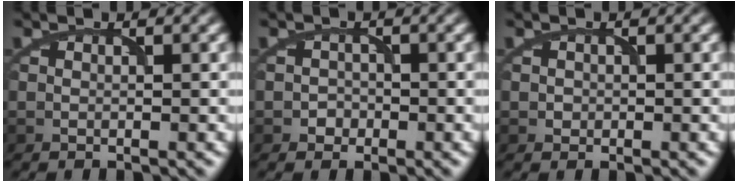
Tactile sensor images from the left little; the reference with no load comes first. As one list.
[{"total": 1.1, "force": [-0.5, 1.0, 0.1], "torque": [0.007, 0.002, -0.010]}, {"total": 0.7, "force": [0.0, 0.7, 0.1], "torque": [0.001, -0.003, -0.002]}]